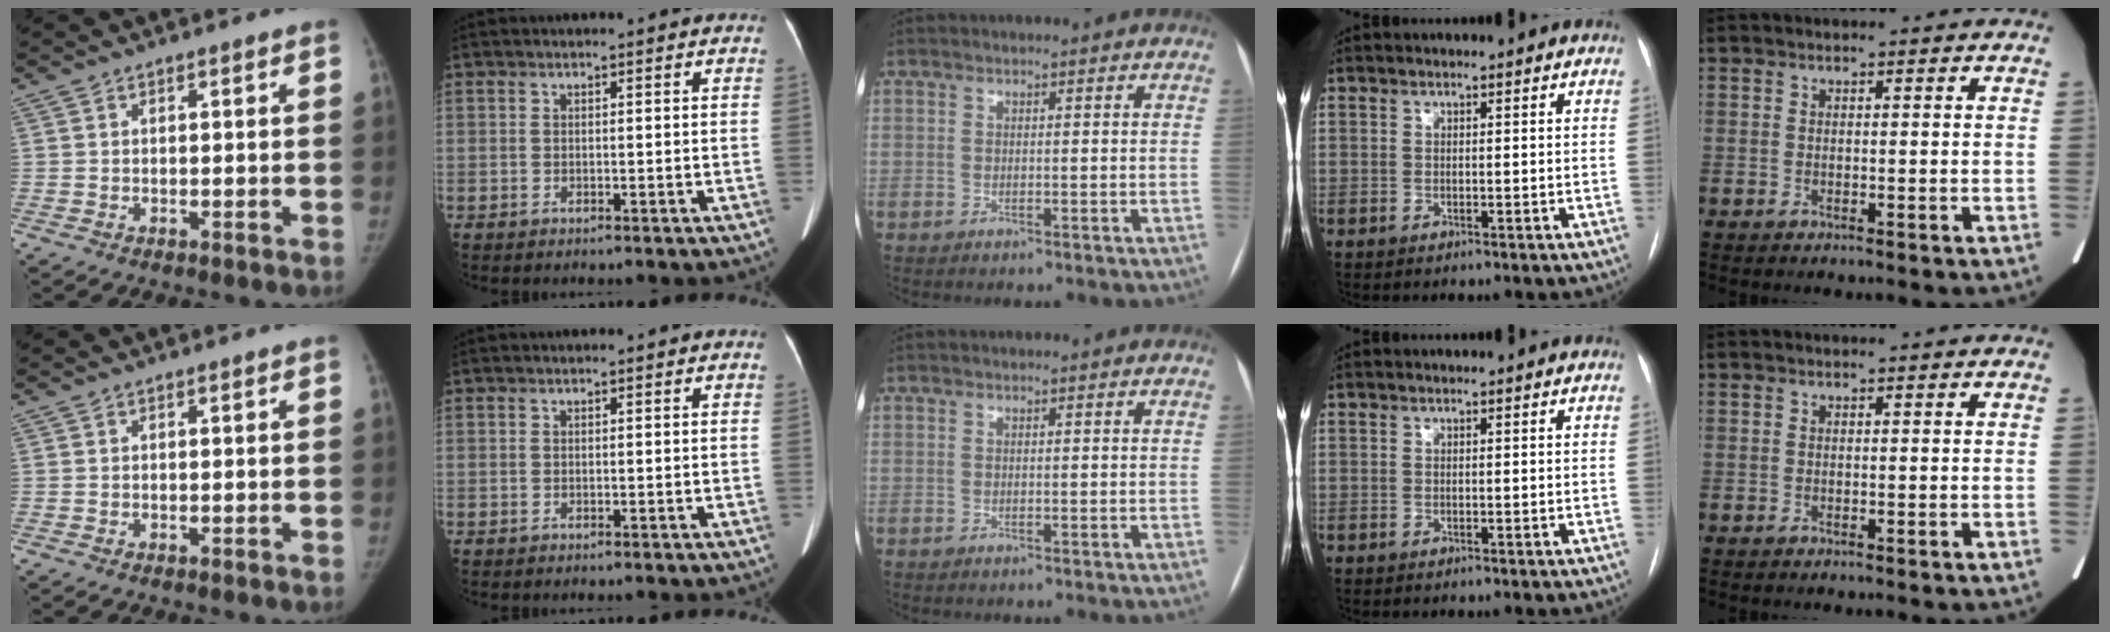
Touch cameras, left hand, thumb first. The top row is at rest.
{}